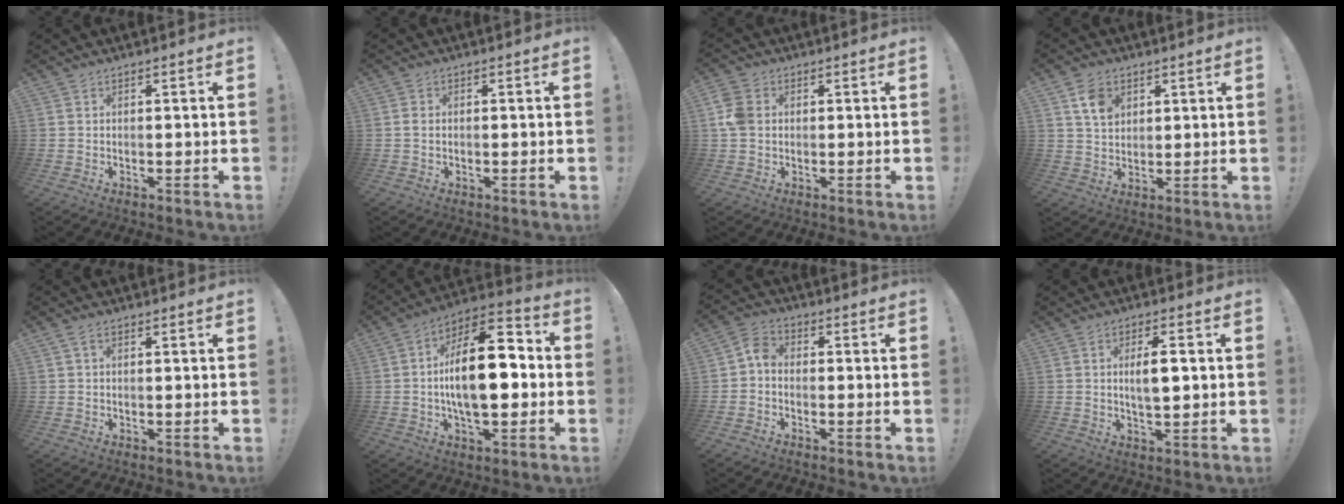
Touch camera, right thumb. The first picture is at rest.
{"total": 1.4, "force": [-0.1, 0.9, 1.0], "torque": [-0.018, 0.005, -0.001]}
{"total": 6.9, "force": [0.7, 5.4, 4.1], "torque": [-0.087, 0.009, 0.016]}
{"total": 7.7, "force": [3.8, 5.7, 3.5], "torque": [-0.046, -0.012, 0.071]}
{"total": 1.6, "force": [0.6, 0.8, 1.2], "torque": [-0.016, 0.000, 0.009]}
{"total": 19.8, "force": [-0.8, 9.5, 17.4], "torque": [-0.283, 0.007, -0.019]}
{"total": 4.7, "force": [-1.3, 3.3, 3.1], "torque": [-0.060, 0.018, -0.022]}
{"total": 6.1, "force": [0.9, 2.2, 5.7], "torque": [-0.091, -0.006, 0.008]}